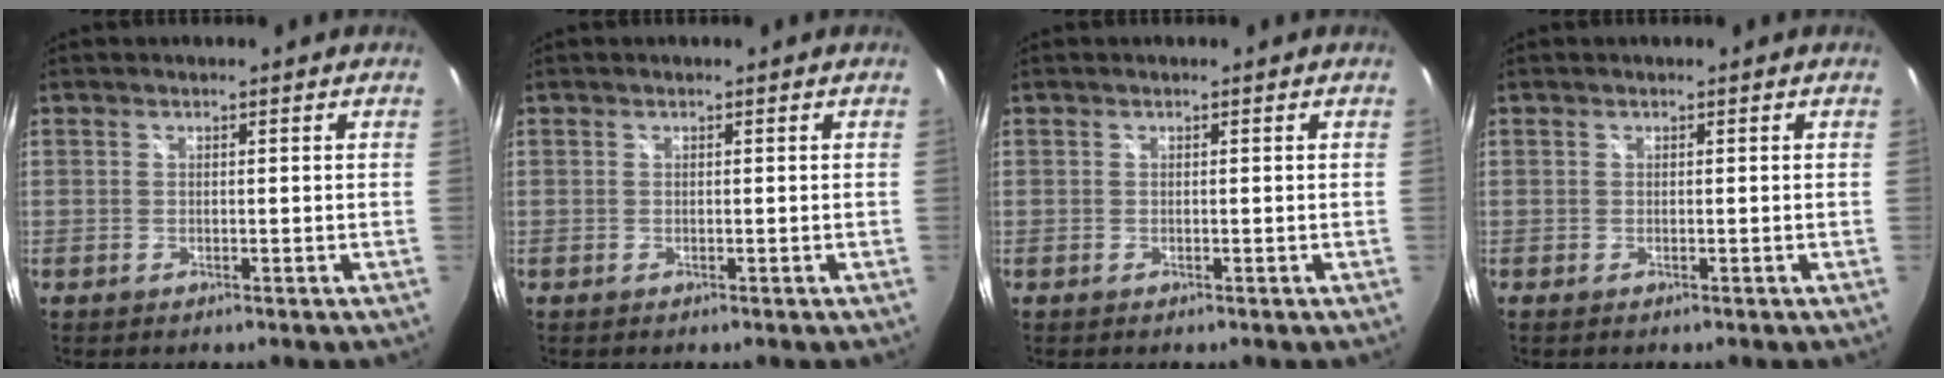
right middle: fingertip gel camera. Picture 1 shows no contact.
{"total": 0.0}
{"total": 0.0}
{"total": 0.0}